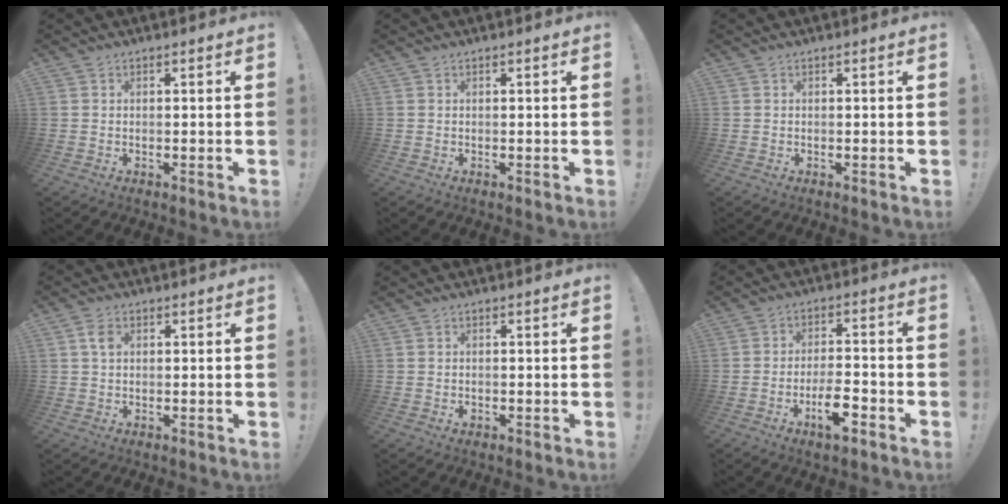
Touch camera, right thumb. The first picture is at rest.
{"total": 0.0}
{"total": 0.0}
{"total": 3.2, "force": [1.1, 2.0, 2.2], "torque": [-0.039, 0.002, 0.018]}
{"total": 0.5, "force": [-0.2, 0.4, 0.0], "torque": [0.004, -0.001, -0.006]}
{"total": 8.9, "force": [-4.4, 3.0, 7.1], "torque": [-0.125, 0.016, -0.077]}